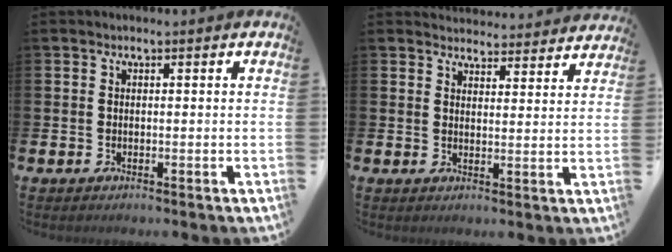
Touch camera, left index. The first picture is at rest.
{"total": 4.1, "force": [4.0, 0.8, -0.1], "torque": [0.001, -0.029, 0.071]}